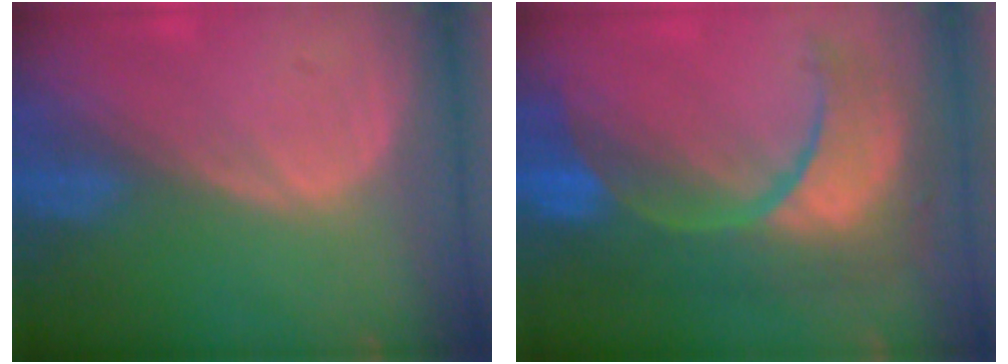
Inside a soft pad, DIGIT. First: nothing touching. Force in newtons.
{"total": 12.1, "press": 12.0, "slide": 1.4}